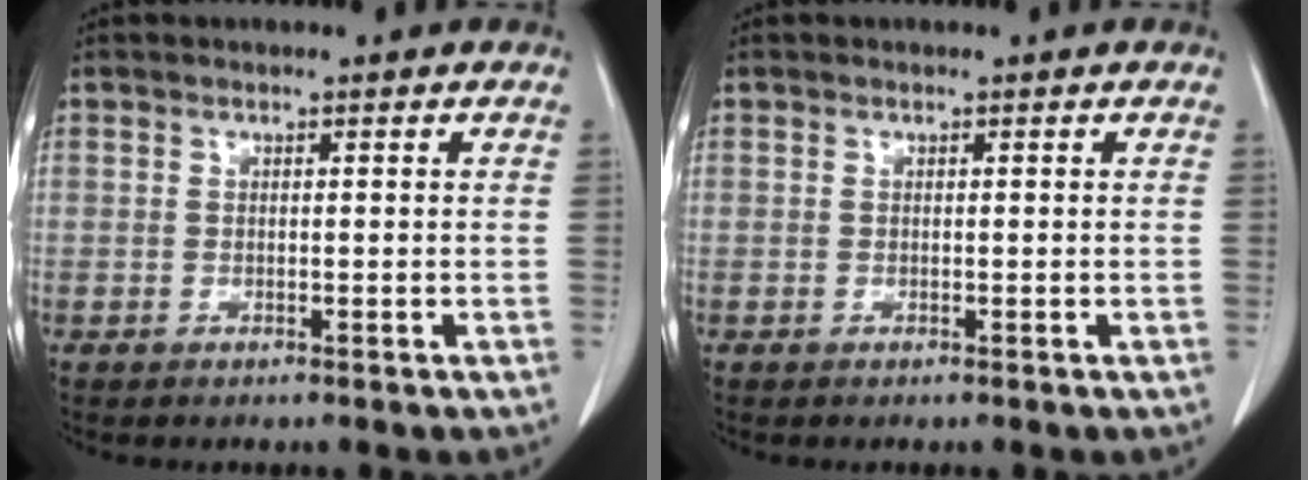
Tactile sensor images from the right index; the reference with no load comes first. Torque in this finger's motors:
{"motor_torque": [-0.04, 0.03, 0.00, 0.00]}